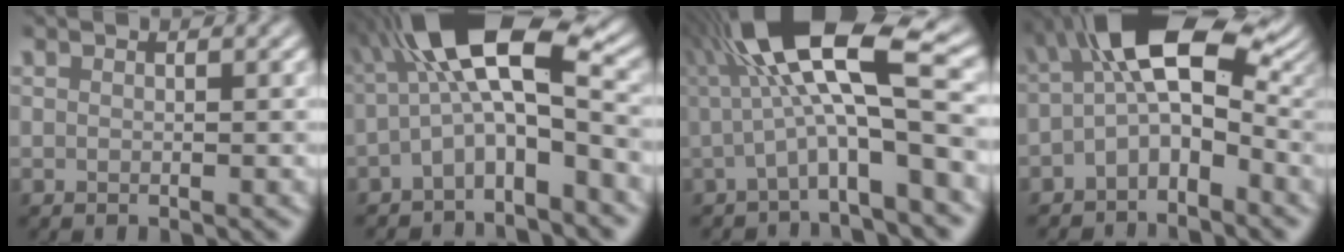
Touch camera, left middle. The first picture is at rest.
{"total": 8.2, "force": [-1.2, 2.7, 7.7], "torque": [-0.128, 0.030, -0.039]}
{"total": 10.6, "force": [0.7, 2.7, 10.3], "torque": [-0.170, 0.029, -0.001]}
{"total": 8.7, "force": [-0.4, 4.5, 7.4], "torque": [-0.120, 0.021, -0.028]}